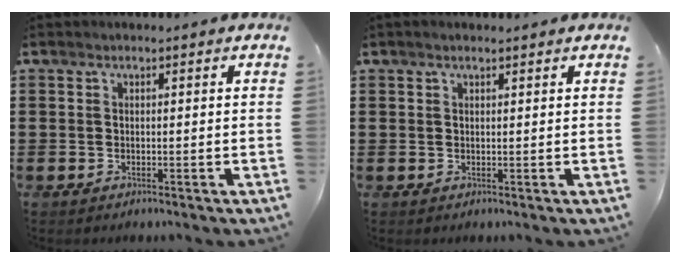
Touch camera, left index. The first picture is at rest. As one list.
[{"total": 0.6, "force": [0.5, 0.1, 0.3], "torque": [-0.009, 0.001, 0.010]}]